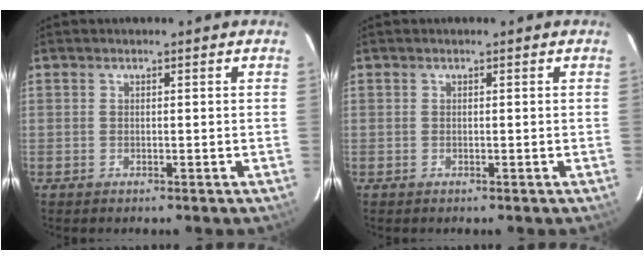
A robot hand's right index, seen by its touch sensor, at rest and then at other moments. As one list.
[{"total": 0.0}]